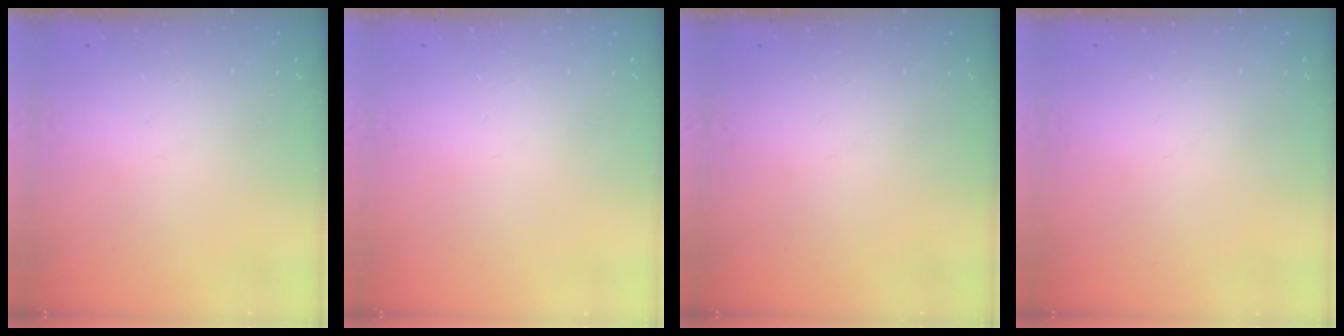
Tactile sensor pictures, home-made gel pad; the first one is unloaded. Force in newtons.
{"total": 0.0}
{"total": 0.0}
{"total": 0.0}